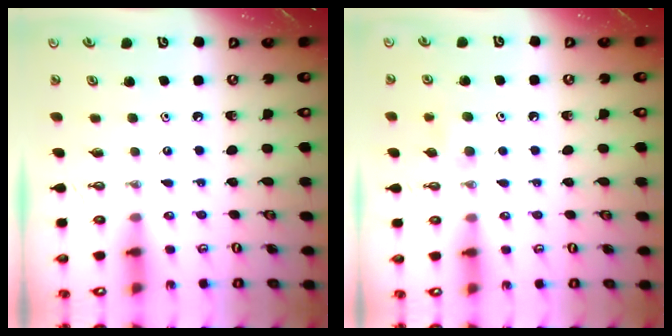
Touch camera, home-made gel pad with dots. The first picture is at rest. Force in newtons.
{"total": 6.9, "press": 5.6, "slide": 4.0}